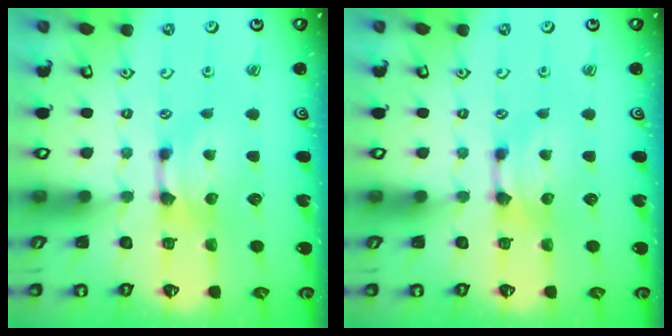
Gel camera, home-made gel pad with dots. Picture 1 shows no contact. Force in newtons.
{"total": 0.0}